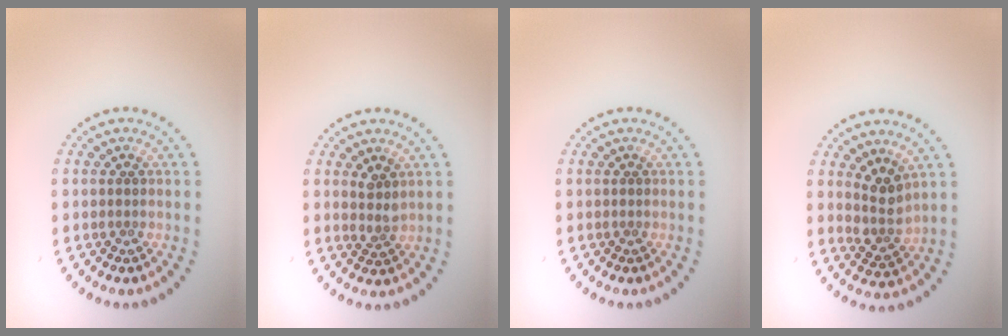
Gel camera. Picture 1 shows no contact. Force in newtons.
{"total": 1.6, "press": 1.2, "slide": 1.1}
{"total": 0.0}
{"total": 2.7, "press": 2.2, "slide": 1.6}